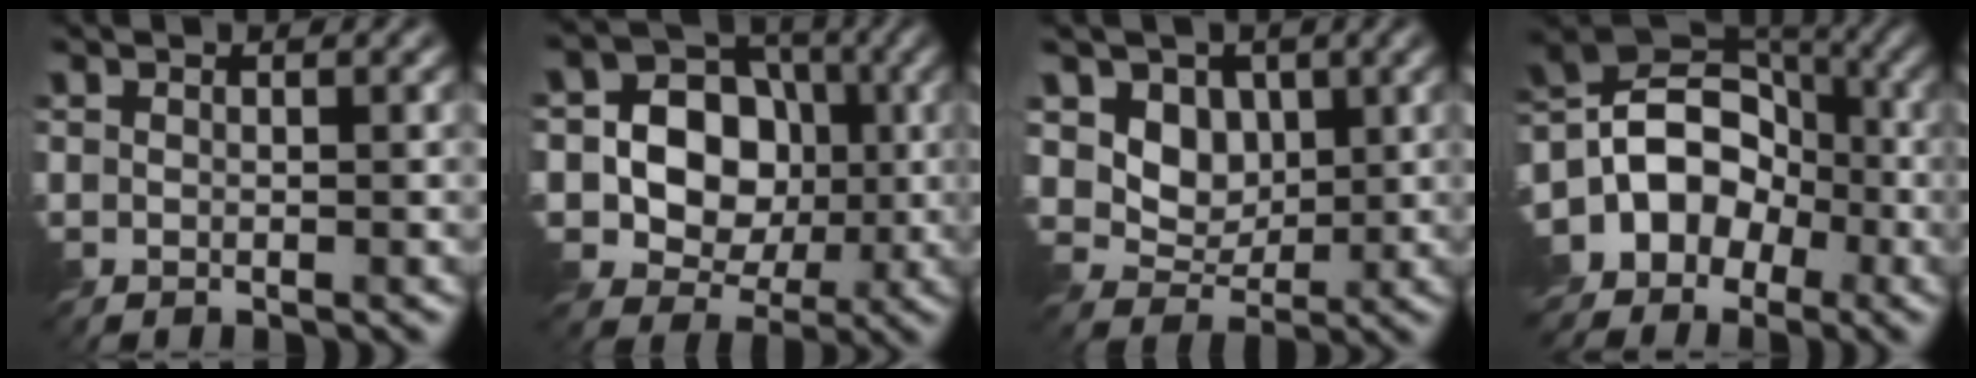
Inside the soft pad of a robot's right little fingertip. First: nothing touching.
{"total": 8.2, "force": [0.0, 7.2, 4.1], "torque": [-0.061, 0.015, -0.017]}
{"total": 4.3, "force": [1.2, 3.5, 2.3], "torque": [-0.053, -0.019, 0.018]}
{"total": 10.3, "force": [-4.8, 8.5, 3.3], "torque": [-0.057, 0.008, -0.101]}